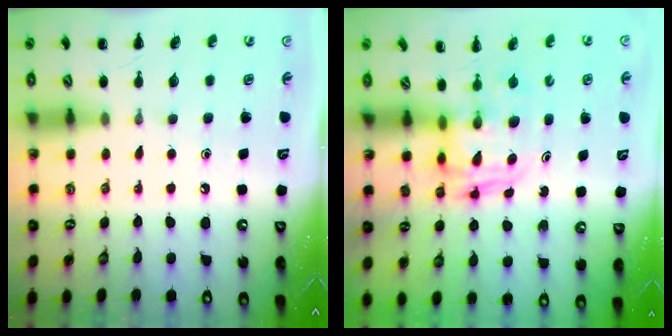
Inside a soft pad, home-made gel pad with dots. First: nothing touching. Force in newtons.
{"total": 2.7, "press": 2.7, "slide": 0.2}